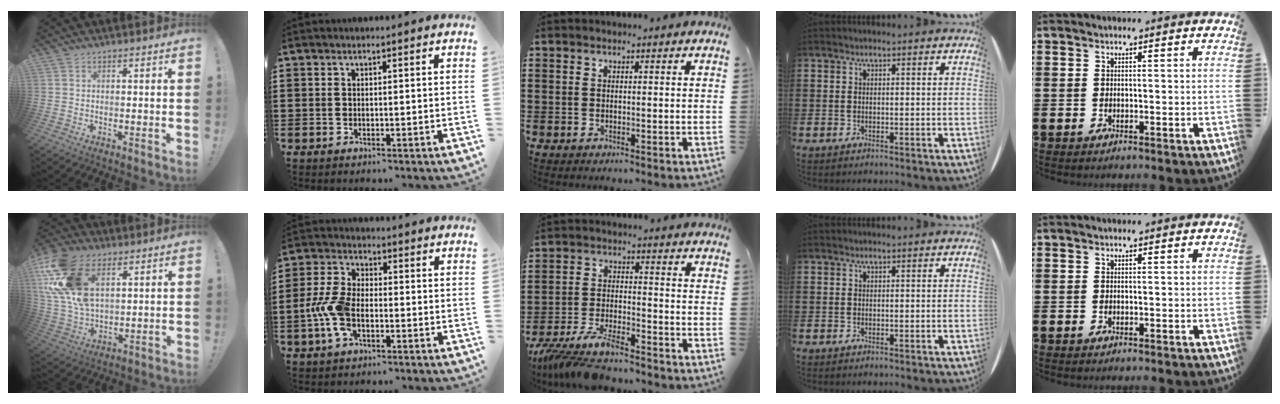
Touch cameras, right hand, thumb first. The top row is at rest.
{"thumb": {"total": 20.6, "force": [8.6, 12.8, 13.7], "torque": [-0.279, -0.030, 0.163]}, "index": {"total": 7.4, "force": [-2.1, 4.1, 5.8], "torque": [-0.149, -0.004, -0.046]}, "middle": {"total": 7.7, "force": [-6.9, 0.9, 3.2], "torque": [-0.078, -0.005, -0.137]}}